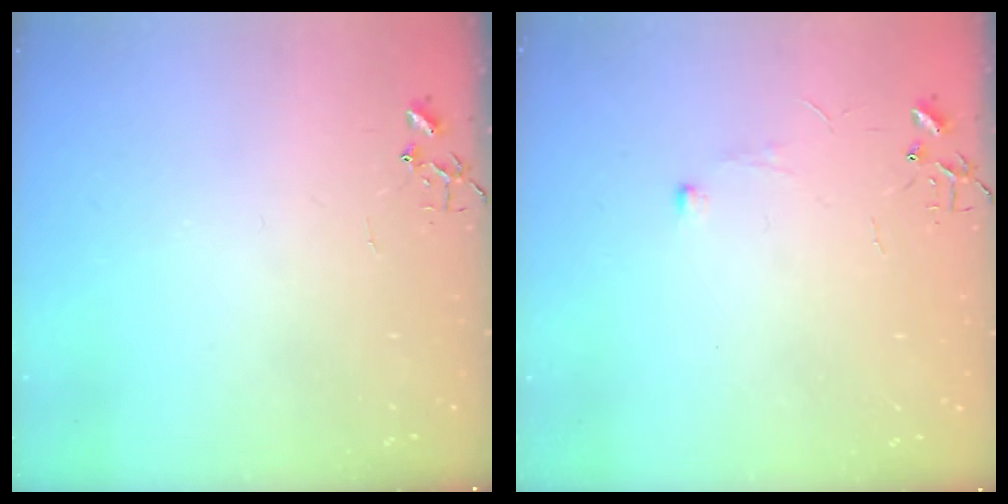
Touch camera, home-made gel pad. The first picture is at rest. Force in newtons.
{"total": 5.1, "press": 5.0, "slide": 0.6}